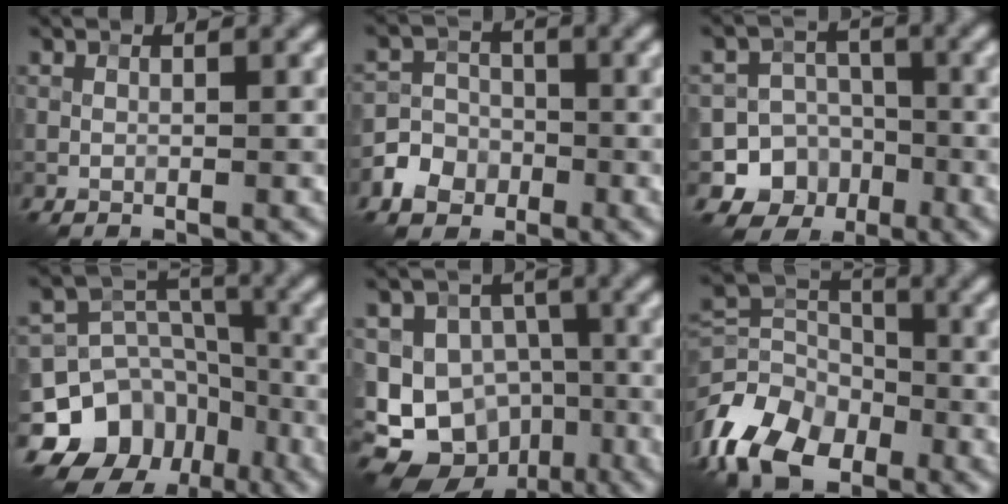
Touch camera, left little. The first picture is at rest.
{"total": 3.8, "force": [-1.9, 3.1, 1.0], "torque": [-0.011, 0.004, -0.046]}
{"total": 9.1, "force": [-4.1, 8.1, 1.2], "torque": [0.005, -0.020, -0.086]}
{"total": 12.6, "force": [-7.6, 9.4, 3.5], "torque": [-0.087, 0.004, -0.126]}
{"total": 12.3, "force": [-5.8, 9.6, 5.2], "torque": [-0.082, -0.009, -0.097]}
{"total": 10.2, "force": [-5.5, 6.5, 5.7], "torque": [-0.128, -0.004, -0.123]}